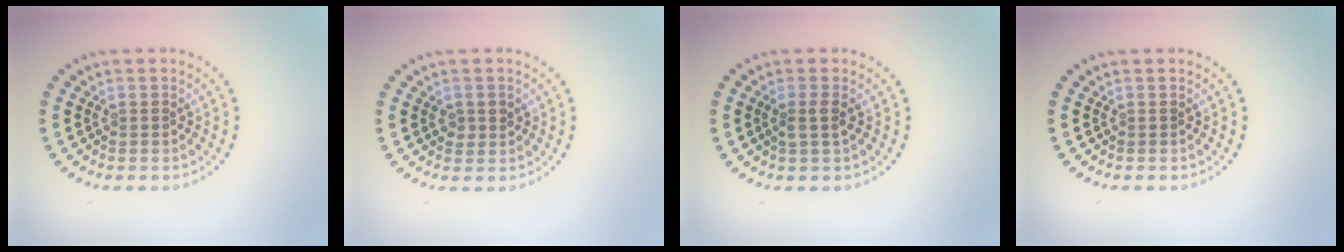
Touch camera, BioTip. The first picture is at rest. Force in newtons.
{"total": 1.5, "press": 1.5, "slide": 0.2}
{"total": 1.5, "press": 1.2, "slide": 0.9}
{"total": 0.0}